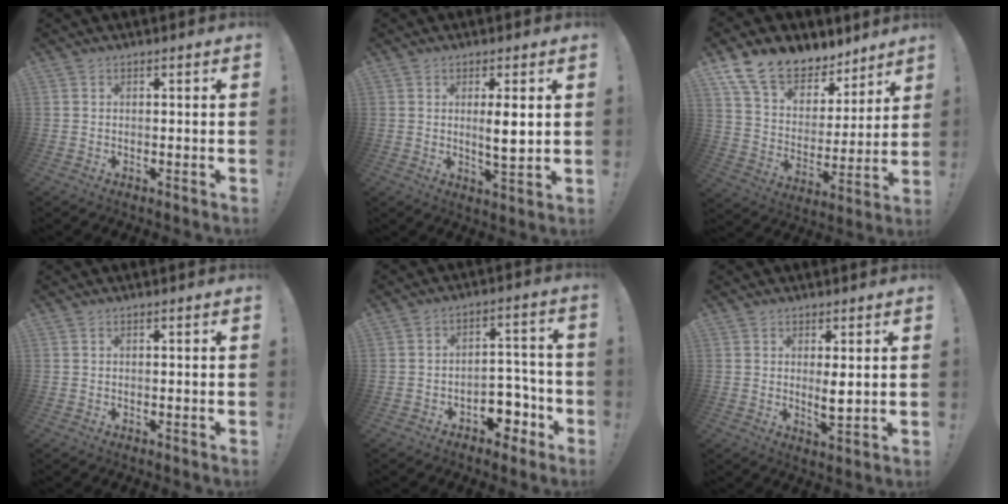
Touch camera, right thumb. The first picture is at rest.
{"total": 5.8, "force": [0.9, 0.8, 5.7], "torque": [-0.088, -0.014, 0.011]}
{"total": 14.7, "force": [11.2, 7.6, 5.6], "torque": [-0.108, -0.080, 0.210]}
{"total": 0.0}
{"total": 9.2, "force": [-5.0, 6.3, 4.5], "torque": [-0.040, 0.040, -0.078]}
{"total": 4.2, "force": [1.2, 1.0, 3.9], "torque": [-0.054, -0.018, 0.019]}